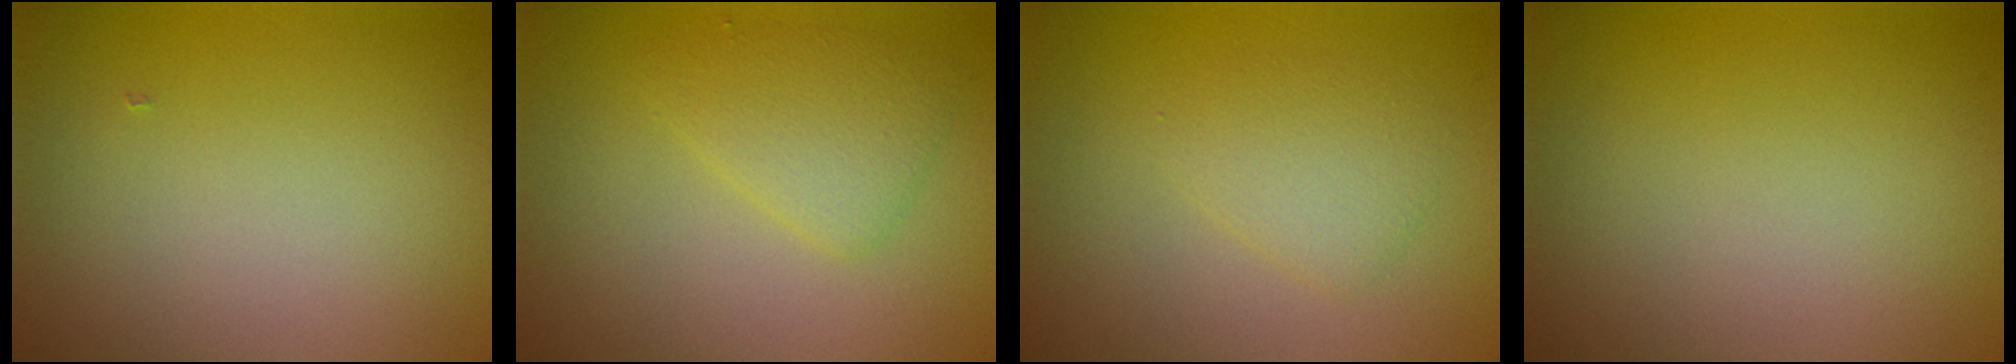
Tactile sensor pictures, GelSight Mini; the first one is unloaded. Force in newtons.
{"total": 2.6, "press": 2.6, "slide": 0.1}
{"total": 2.2, "press": 2.2, "slide": 0.0}
{"total": 0.0}